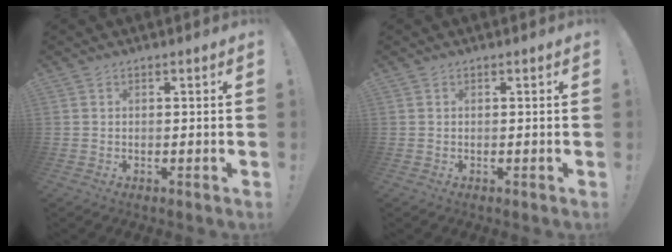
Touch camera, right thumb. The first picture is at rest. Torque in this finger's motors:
{"motor_torque": [-0.01, 0.10, -0.02, 0.00, 0.02]}